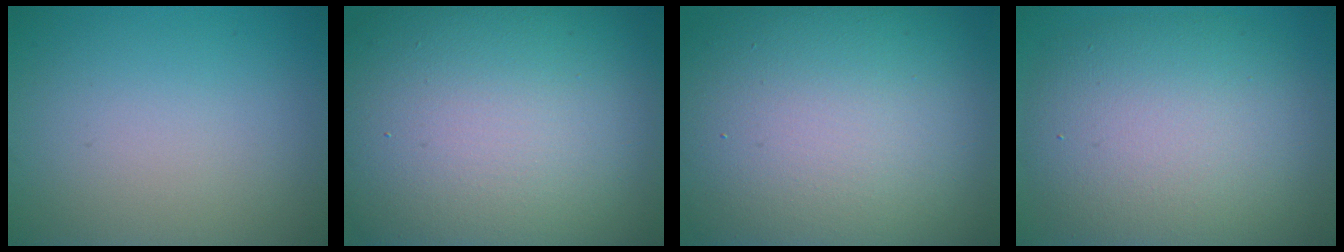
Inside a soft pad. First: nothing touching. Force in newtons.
{"total": 20.0, "press": 20.0, "slide": 1.5}
{"total": 19.0, "press": 19.0, "slide": 0.6}
{"total": 10.6, "press": 10.6, "slide": 0.3}